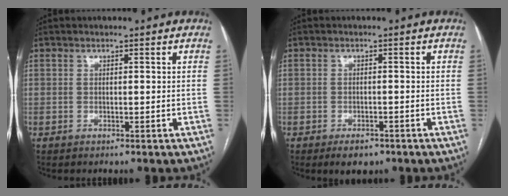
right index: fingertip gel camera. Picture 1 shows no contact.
{"total": 3.2, "force": [-2.1, 1.8, 1.6], "torque": [-0.026, -0.001, -0.024]}